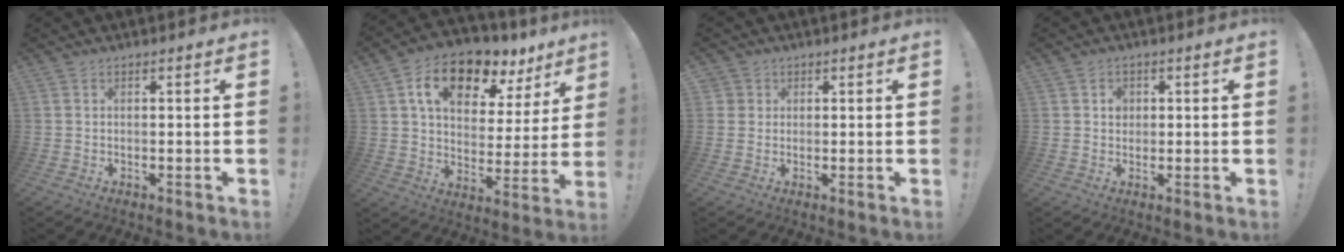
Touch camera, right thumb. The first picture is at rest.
{"total": 14.8, "force": [8.5, 8.3, 8.8], "torque": [-0.137, -0.045, 0.147]}
{"total": 2.1, "force": [0.8, 1.9, 0.4], "torque": [-0.009, -0.001, 0.014]}
{"total": 2.5, "force": [0.5, 2.2, 1.1], "torque": [0.001, -0.006, 0.004]}